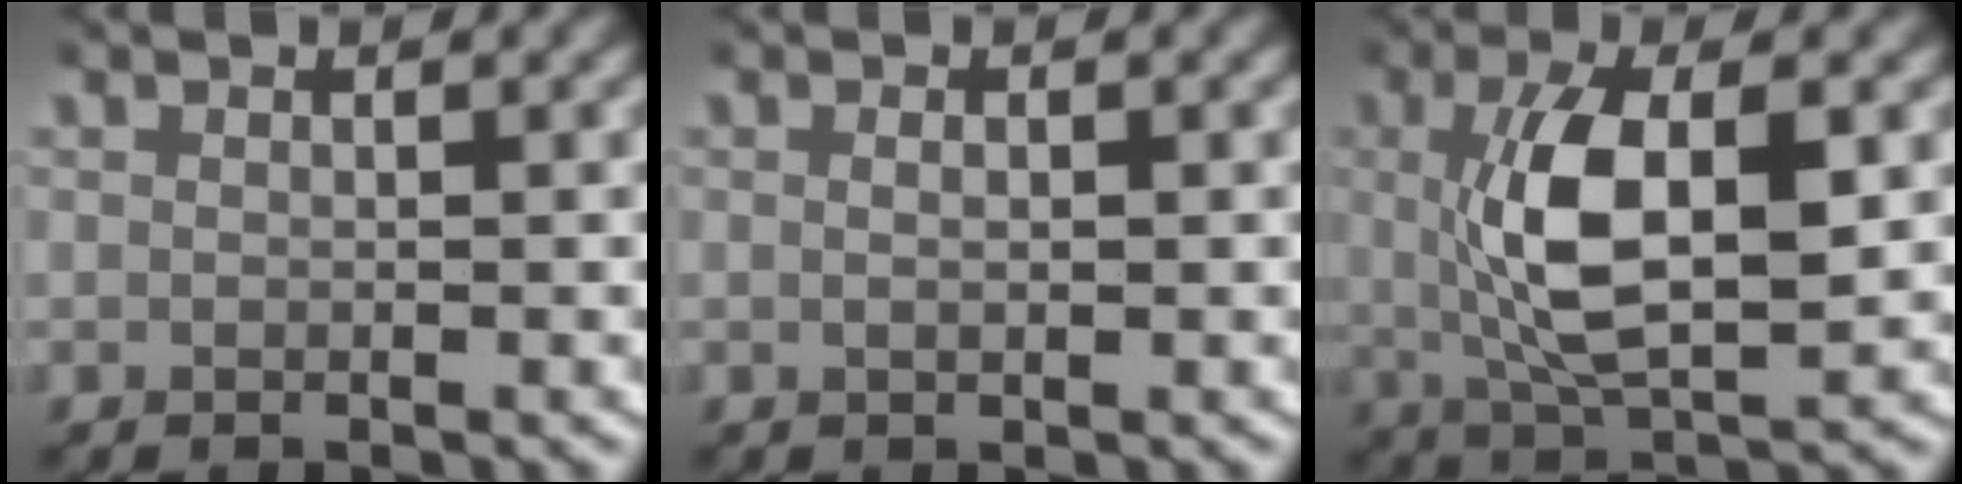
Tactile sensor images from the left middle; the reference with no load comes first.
{"total": 0.7, "force": [0.1, 0.2, 0.6], "torque": [-0.012, -0.002, 0.002]}
{"total": 7.1, "force": [0.7, 2.7, 6.6], "torque": [-0.131, -0.005, 0.017]}